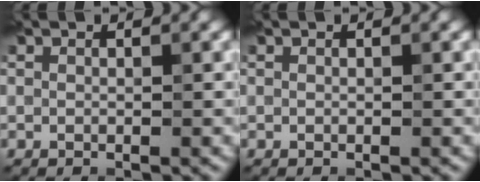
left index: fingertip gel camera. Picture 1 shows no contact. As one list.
[{"total": 0.0}]